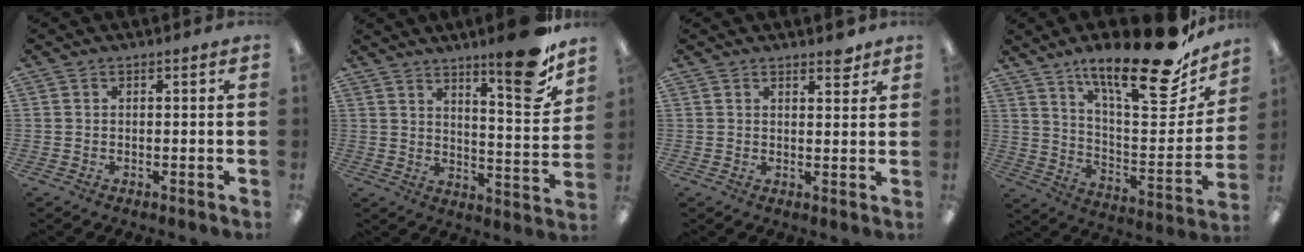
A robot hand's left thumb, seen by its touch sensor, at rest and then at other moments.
{"total": 14.1, "force": [10.7, 2.4, 9.0], "torque": [-0.114, -0.083, 0.167]}
{"total": 3.1, "force": [2.6, 1.0, 1.4], "torque": [-0.006, -0.016, 0.042]}
{"total": 23.8, "force": [17.9, 5.8, 14.5], "torque": [-0.213, -0.130, 0.289]}